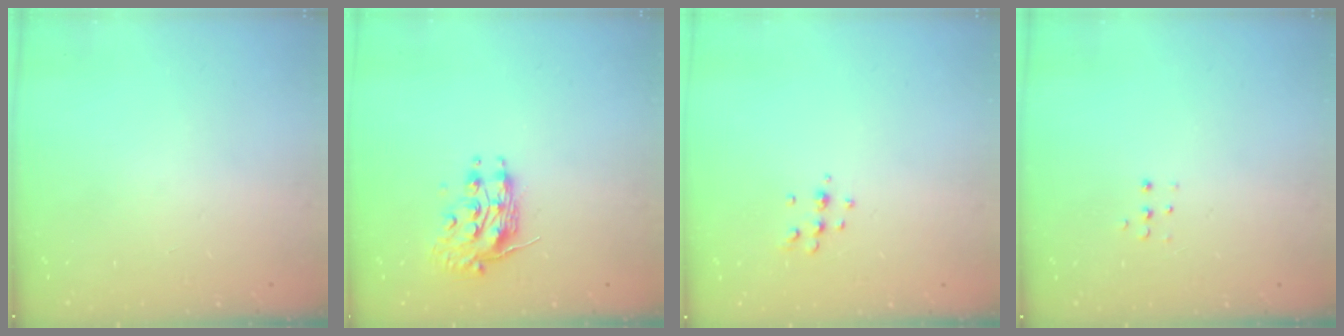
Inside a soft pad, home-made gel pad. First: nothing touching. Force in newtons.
{"total": 9.8, "press": 9.7, "slide": 0.8}
{"total": 5.7, "press": 5.6, "slide": 1.0}
{"total": 3.8, "press": 3.7, "slide": 0.7}